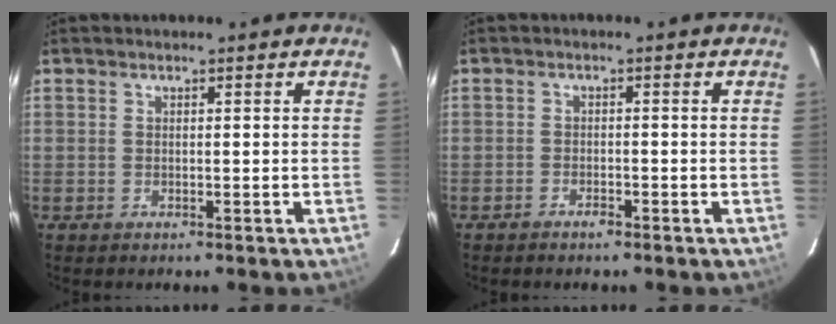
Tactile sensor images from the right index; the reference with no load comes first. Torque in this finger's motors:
{"motor_torque": [0.31, -0.28, 0.02, 0.00]}